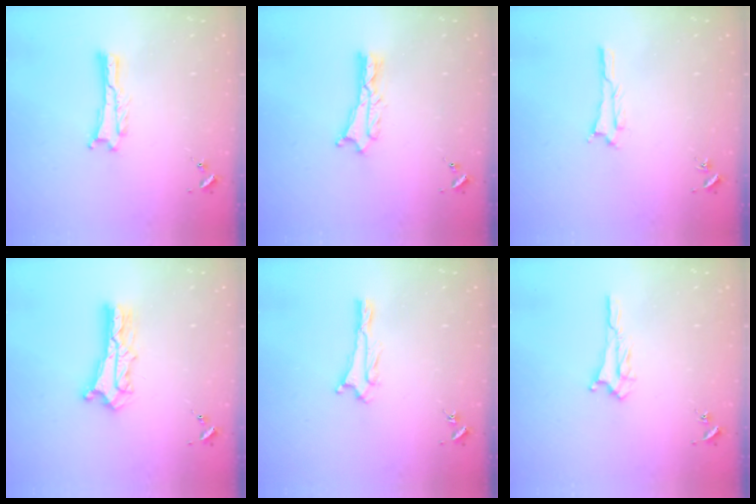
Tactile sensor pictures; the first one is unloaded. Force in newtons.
{"total": 1.8, "press": 1.7, "slide": 0.2}
{"total": 1.1, "press": 1.1, "slide": 0.1}
{"total": 5.8, "press": 5.8, "slide": 0.4}
{"total": 0.7, "press": 0.7, "slide": 0.1}
{"total": 1.7, "press": 1.7, "slide": 0.2}